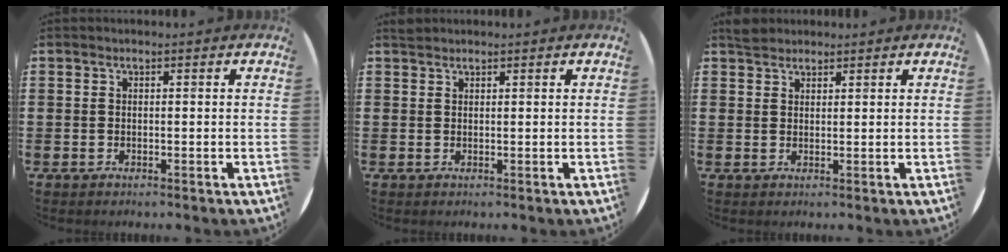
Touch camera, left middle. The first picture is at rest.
{"total": 0.7, "force": [0.7, 0.2, -0.1], "torque": [0.001, 0.003, 0.014]}
{"total": 1.9, "force": [1.8, 0.7, 0.1], "torque": [0.003, 0.002, 0.034]}